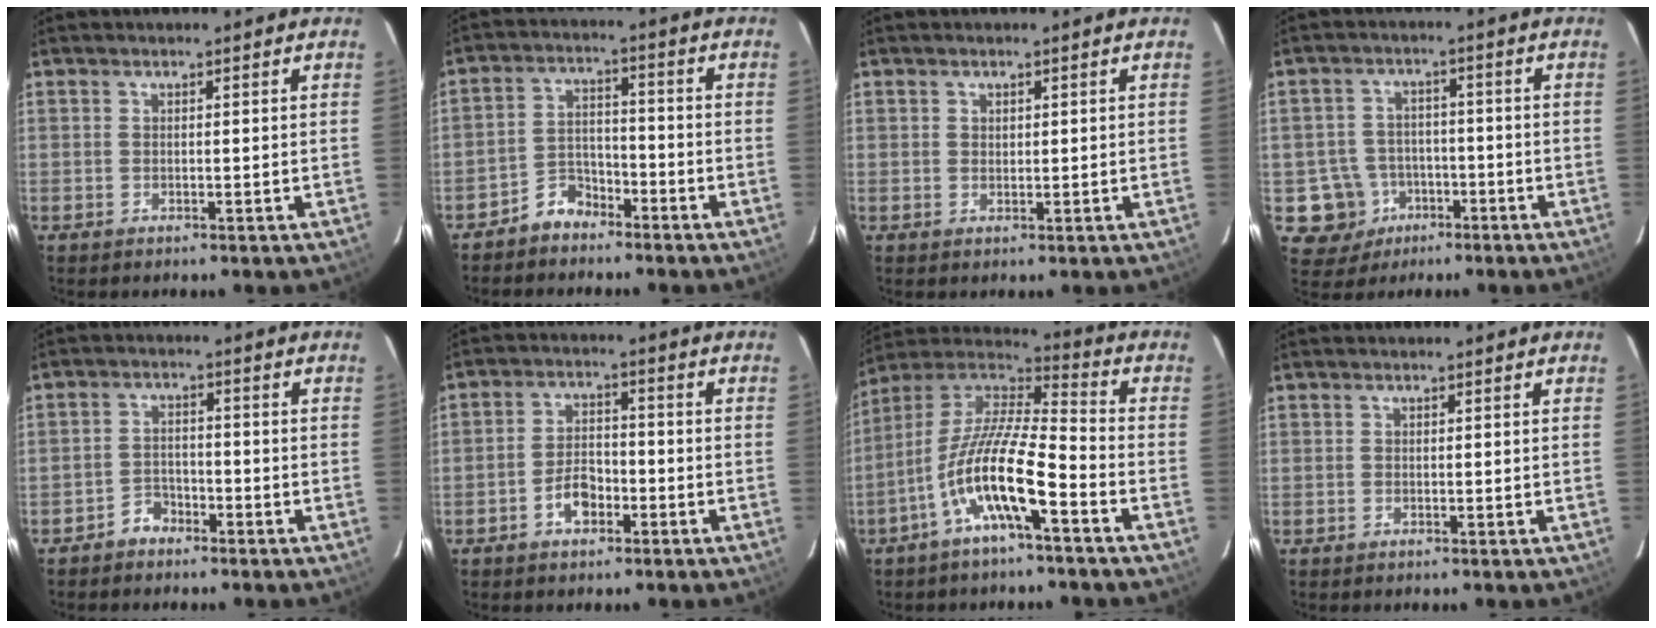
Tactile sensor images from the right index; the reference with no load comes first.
{"total": 5.5, "force": [-4.5, 3.1, 1.0], "torque": [-0.023, 0.022, -0.080]}
{"total": 1.0, "force": [0.4, 0.8, 0.2], "torque": [-0.001, 0.004, 0.007]}
{"total": 8.3, "force": [-3.4, 7.5, 0.7], "torque": [-0.035, 0.029, -0.041]}
{"total": 3.4, "force": [-2.8, 2.0, 0.4], "torque": [-0.010, 0.012, -0.049]}
{"total": 5.4, "force": [-2.9, 3.2, 3.2], "torque": [-0.065, 0.013, -0.047]}
{"total": 14.7, "force": [-6.8, 2.9, 12.7], "torque": [-0.241, -0.005, -0.136]}
{"total": 0.0}